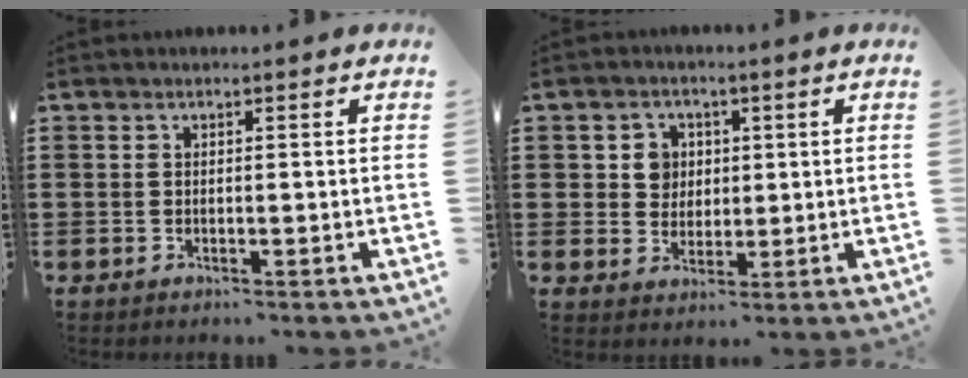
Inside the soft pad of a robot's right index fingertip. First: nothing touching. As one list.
[{"total": 4.3, "force": [0.9, 4.0, 1.4], "torque": [-0.045, 0.013, 0.013]}]